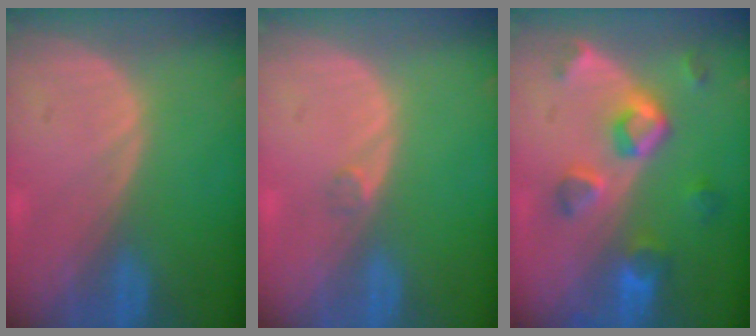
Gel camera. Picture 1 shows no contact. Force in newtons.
{"total": 0.9, "press": 0.8, "slide": 0.5}
{"total": 7.8, "press": 7.0, "slide": 3.4}